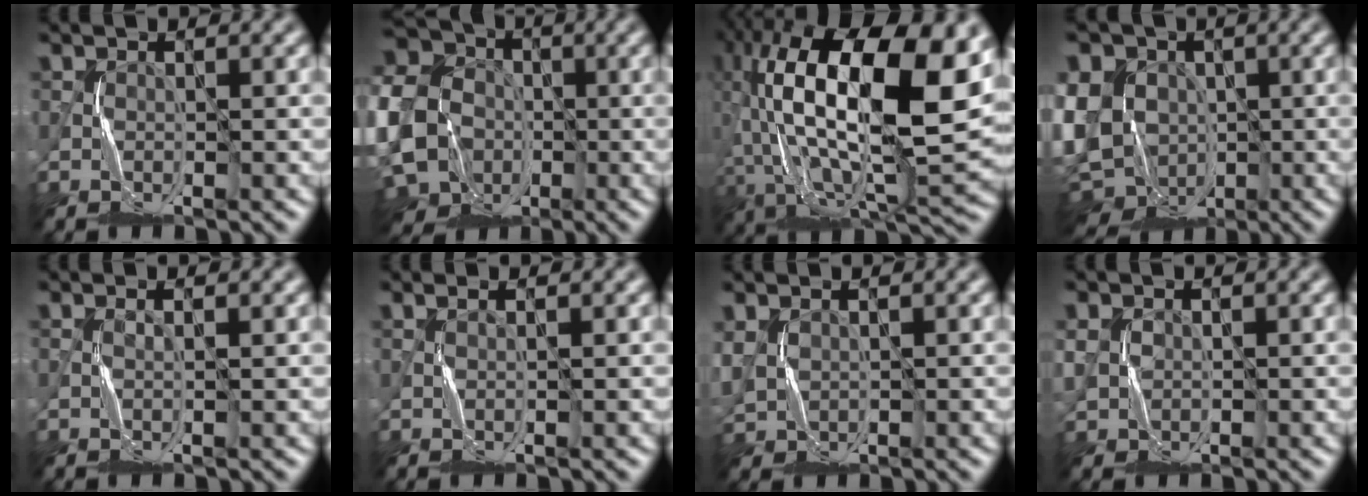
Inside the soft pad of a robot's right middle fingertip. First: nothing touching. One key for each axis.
{"total": 16.6, "fx": -4.2, "fy": 13.6, "fz": 8.4, "tx": -0.206, "ty": -0.010, "tz": -0.099}
{"total": 19.7, "fx": 3.6, "fy": 8.4, "fz": 17.4, "tx": -0.335, "ty": 0.024, "tz": 0.064}
{"total": 12.8, "fx": -2.3, "fy": 10.2, "fz": 7.4, "tx": -0.144, "ty": 0.000, "tz": -0.046}
{"total": 0.6, "fx": 0.2, "fy": -0.4, "fz": 0.4, "tx": -0.013, "ty": 0.002, "tz": 0.004}
{"total": 0.7, "fx": 0.5, "fy": -0.4, "fz": 0.4, "tx": -0.013, "ty": 0.000, "tz": 0.007}
{"total": 2.2, "fx": 0.6, "fy": 1.8, "fz": 1.0, "tx": -0.039, "ty": -0.001, "tz": 0.020}
{"total": 2.3, "fx": 0.3, "fy": 2.2, "fz": 0.6, "tx": -0.021, "ty": -0.001, "tz": 0.007}